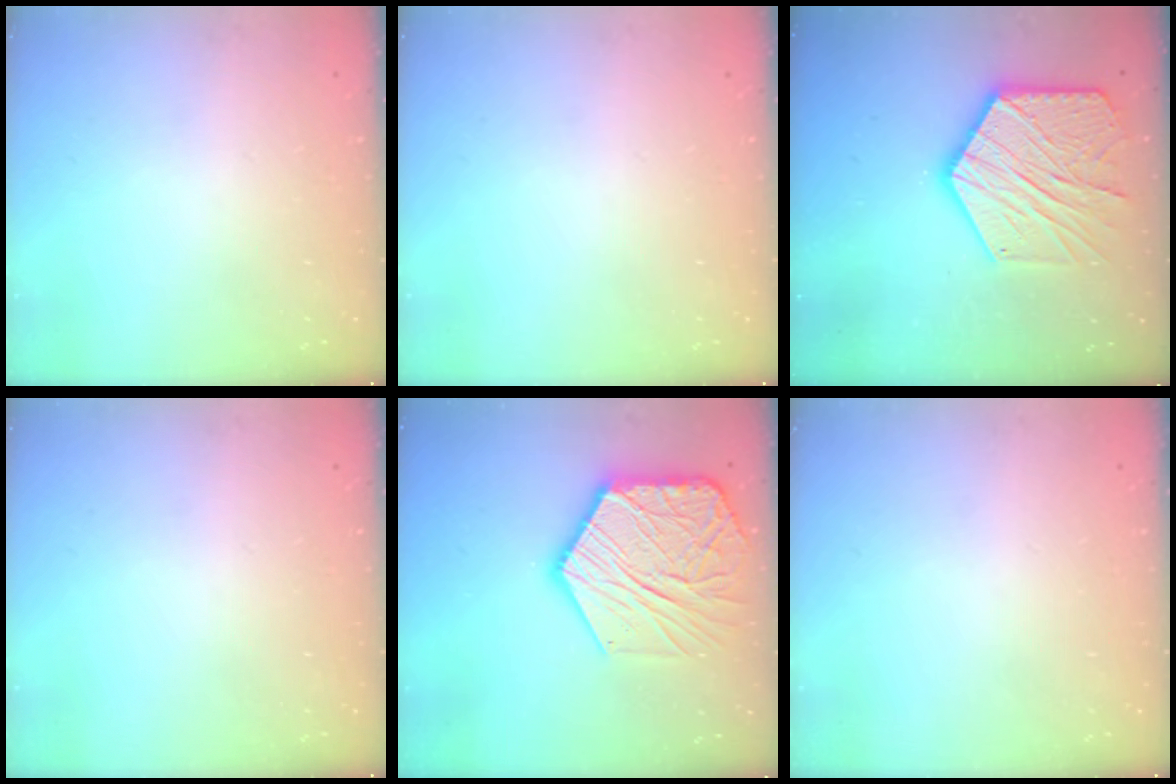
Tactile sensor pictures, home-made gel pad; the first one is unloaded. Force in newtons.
{"total": 0.0}
{"total": 22.6, "press": 22.5, "slide": 2.0}
{"total": 0.0}
{"total": 22.5, "press": 22.3, "slide": 2.3}
{"total": 0.0}